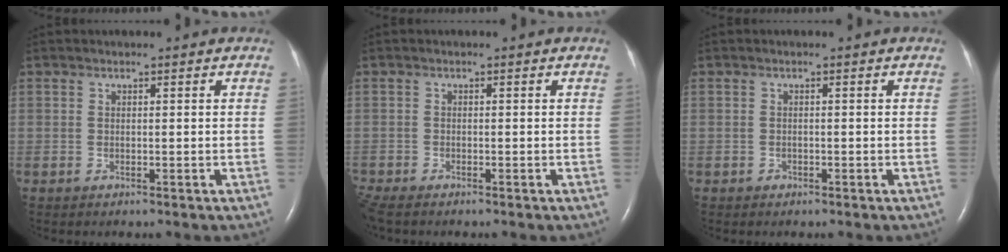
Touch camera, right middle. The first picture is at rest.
{"total": 2.2, "force": [-2.0, 0.4, 0.8], "torque": [-0.025, -0.009, -0.038]}
{"total": 0.5, "force": [-0.3, 0.4, 0.0], "torque": [-0.002, 0.002, -0.007]}